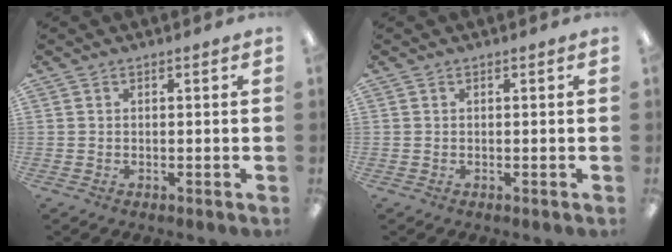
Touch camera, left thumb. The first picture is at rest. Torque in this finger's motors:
{"motor_torque": [0.00, 0.00, -0.01, -0.05, 0.00]}